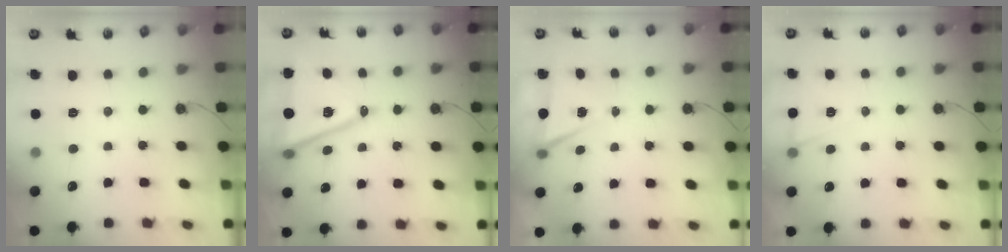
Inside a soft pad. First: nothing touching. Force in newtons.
{"total": 15.6, "press": 15.1, "slide": 3.9}
{"total": 4.9, "press": 2.2, "slide": 4.4}
{"total": 5.3, "press": 2.8, "slide": 4.5}